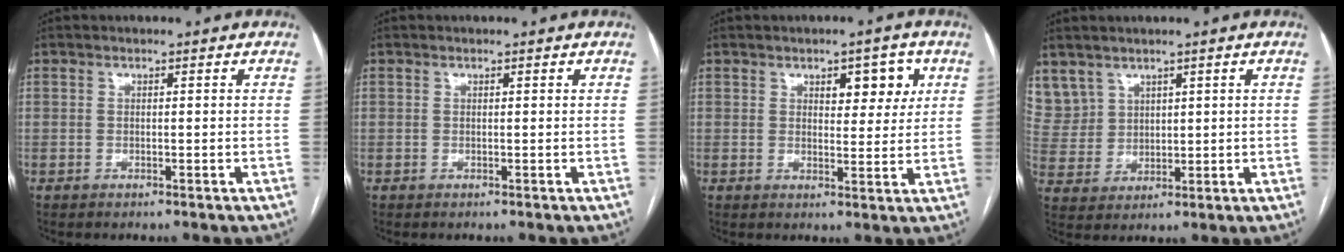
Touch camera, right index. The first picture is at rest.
{"total": 0.0}
{"total": 5.5, "force": [2.4, 2.5, 4.3], "torque": [-0.049, 0.005, 0.033]}
{"total": 8.7, "force": [5.8, 6.4, 1.2], "torque": [-0.046, 0.020, 0.143]}